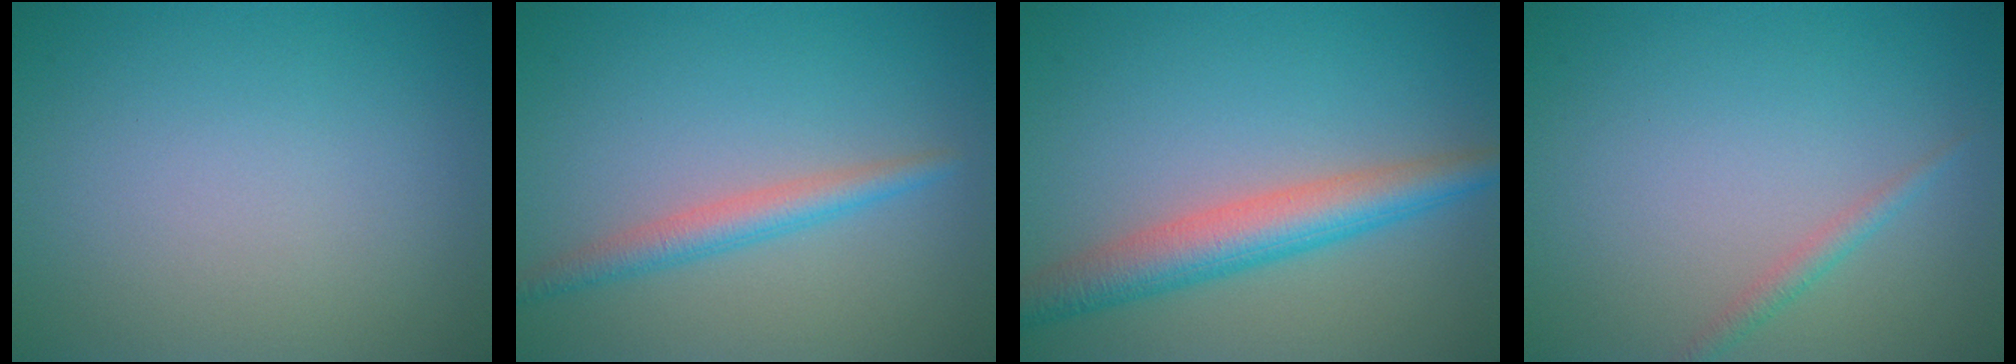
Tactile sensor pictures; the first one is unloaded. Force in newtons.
{"total": 2.5, "press": 2.5, "slide": 0.0}
{"total": 5.2, "press": 5.2, "slide": 0.1}
{"total": 1.2, "press": 1.2, "slide": 0.1}